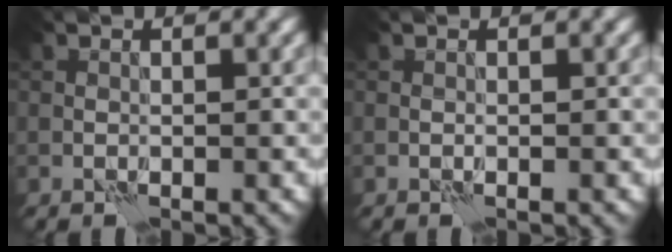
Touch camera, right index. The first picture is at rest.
{"total": 0.0}